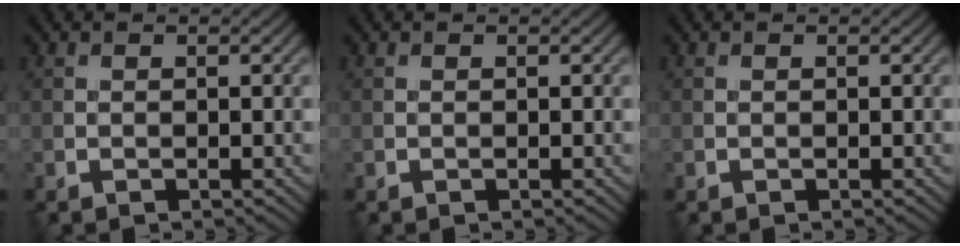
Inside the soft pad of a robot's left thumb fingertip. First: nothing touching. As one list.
[{"total": 0.0}, {"total": 0.0}]